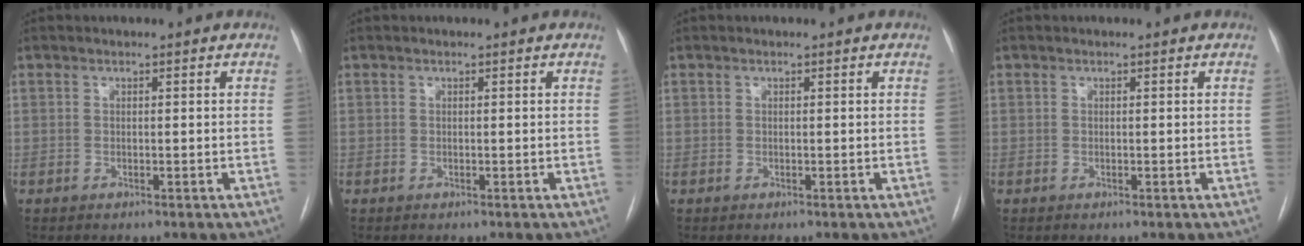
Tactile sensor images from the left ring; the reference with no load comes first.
{"total": 0.0}
{"total": 0.0}
{"total": 0.0}